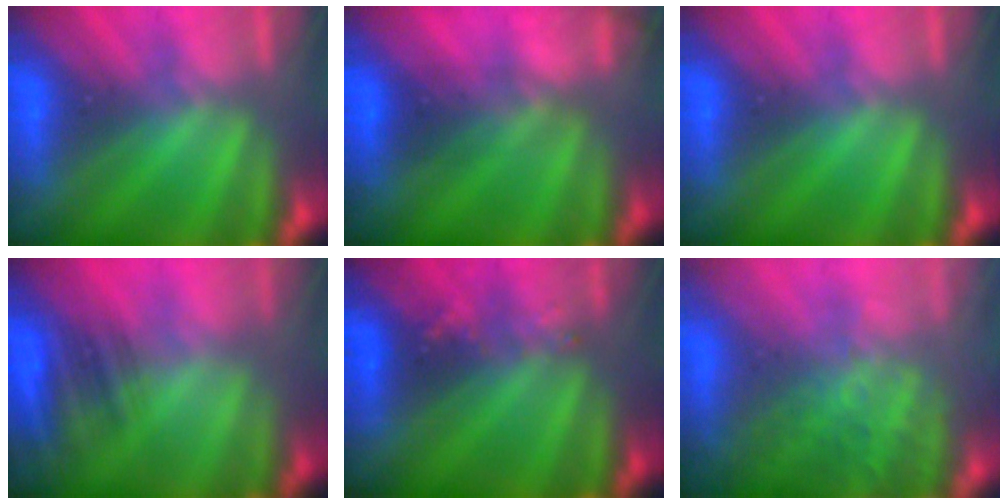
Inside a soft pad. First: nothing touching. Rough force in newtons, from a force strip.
{"total": 11.4}
{"total": 0.0}
{"total": 4.8}
{"total": 2.9}
{"total": 7.4}